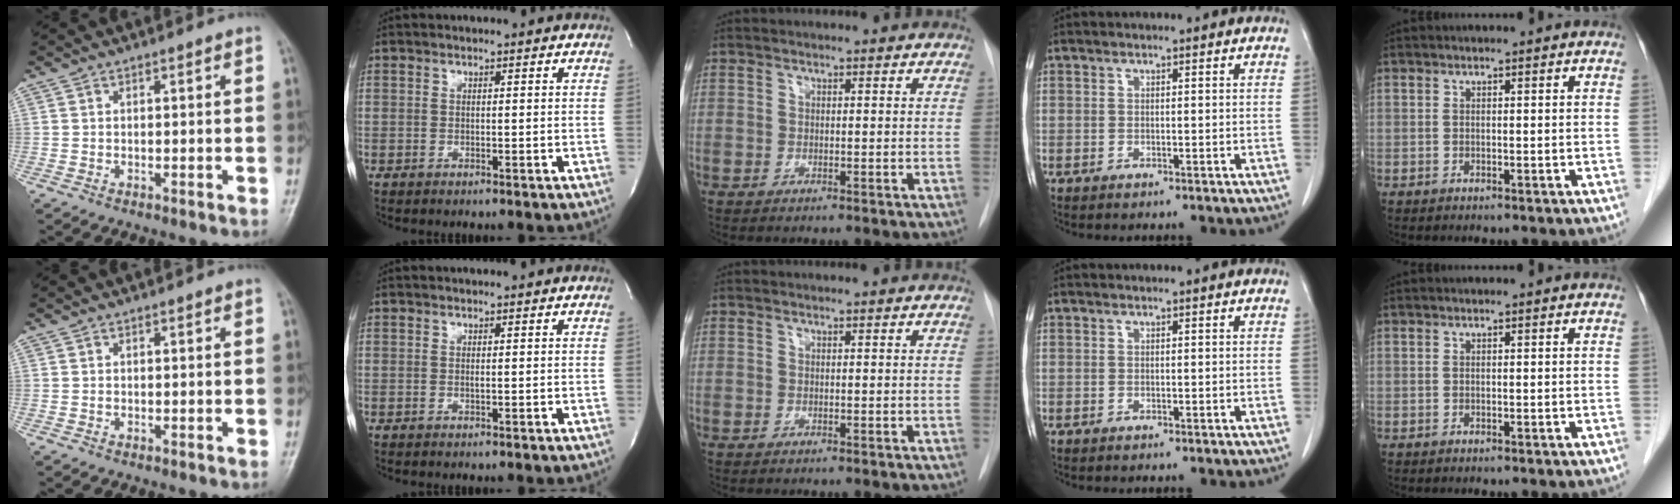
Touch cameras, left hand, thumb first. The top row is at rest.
{"index": {"total": 0.8, "force": [0.6, 0.0, 0.5], "torque": [-0.013, 0.005, 0.007]}}